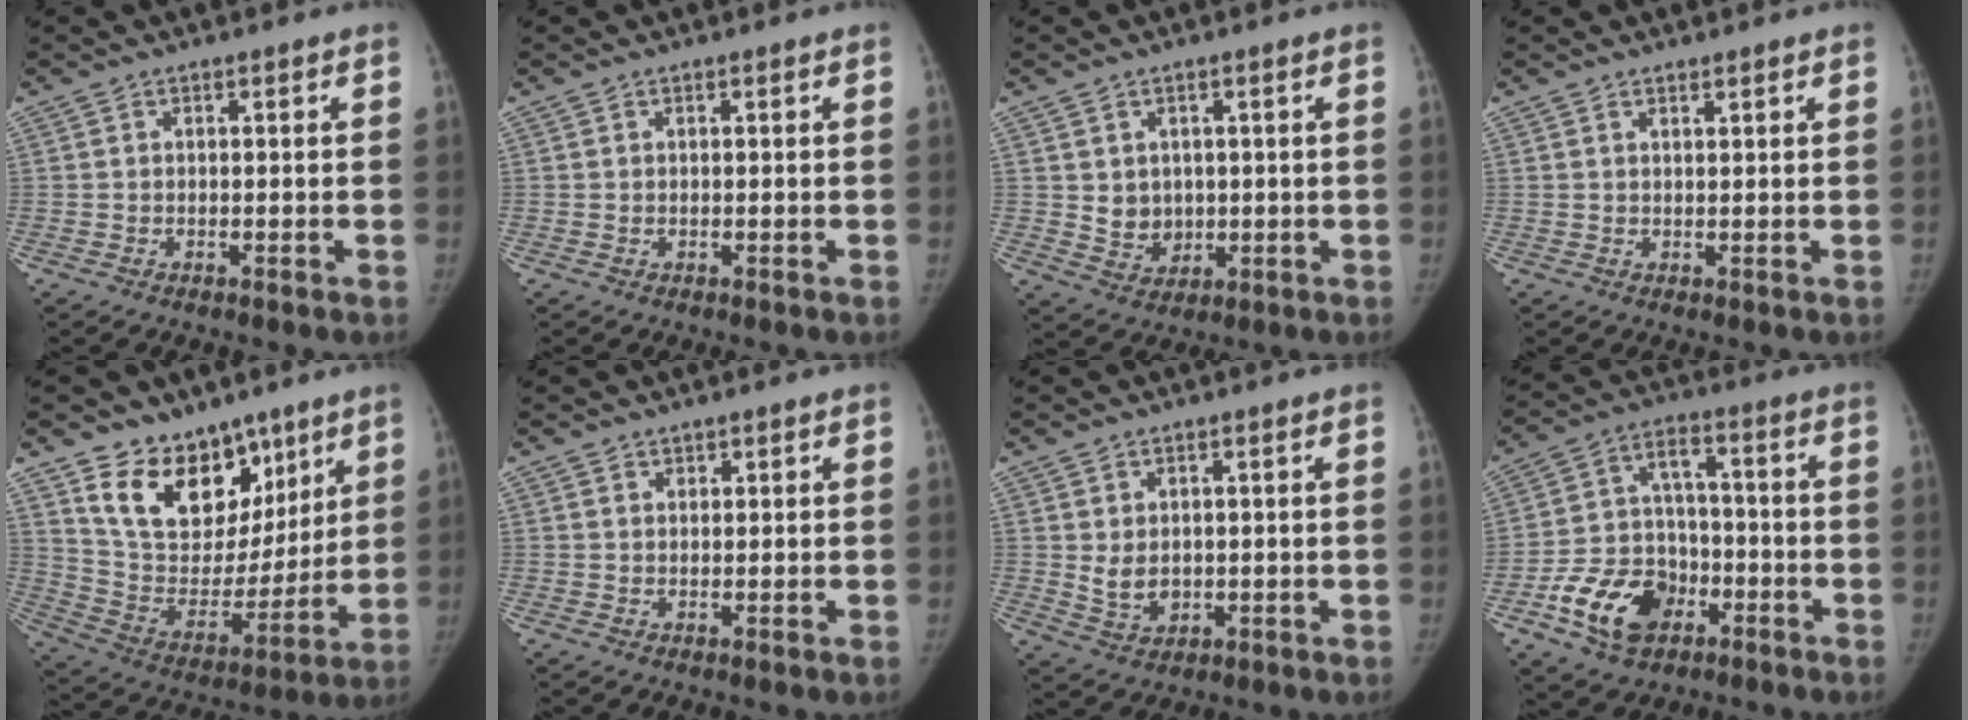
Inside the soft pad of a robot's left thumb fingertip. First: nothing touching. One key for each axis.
{"total": 0.0}
{"total": 5.1, "fx": 0.7, "fy": 4.4, "fz": 2.6, "tx": -0.021, "ty": -0.011, "tz": 0.026}
{"total": 1.0, "fx": 0.8, "fy": 0.1, "fz": 0.5, "tx": -0.007, "ty": -0.006, "tz": 0.016}
{"total": 19.2, "fx": 12.2, "fy": 12.2, "fz": 8.4, "tx": -0.083, "ty": -0.070, "tz": 0.220}
{"total": 1.1, "fx": 0.9, "fy": 0.6, "fz": 0.1, "tx": 0.011, "ty": -0.005, "tz": 0.010}
{"total": 4.5, "fx": 0.5, "fy": 3.3, "fz": 3.0, "tx": -0.040, "ty": -0.013, "tz": 0.023}
{"total": 14.1, "fx": -6.3, "fy": 10.0, "fz": 7.7, "tx": -0.111, "ty": 0.037, "tz": -0.109}